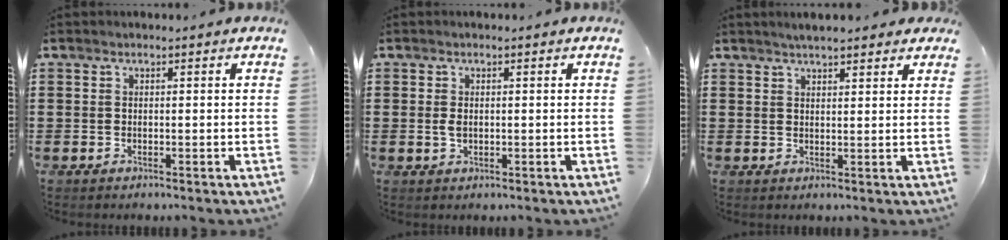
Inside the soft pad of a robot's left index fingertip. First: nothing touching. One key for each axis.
{"total": 1.5, "fx": -0.1, "fy": 0.9, "fz": 1.2, "tx": -0.033, "ty": 0.001, "tz": -0.005}
{"total": 2.6, "fx": 2.3, "fy": 0.4, "fz": 1.0, "tx": -0.024, "ty": 0.005, "tz": 0.042}